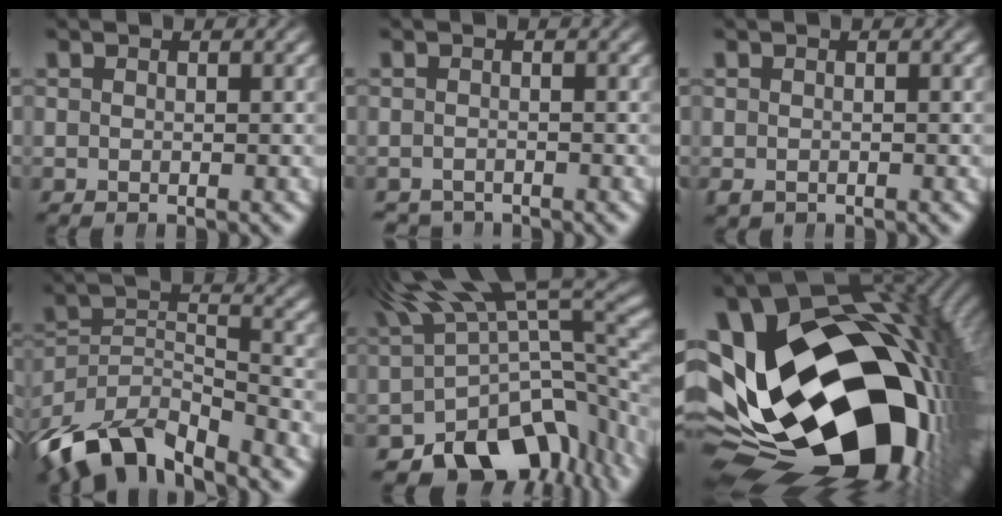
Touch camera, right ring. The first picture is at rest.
{"total": 2.4, "force": [-2.3, 0.2, -0.3], "torque": [0.001, -0.019, -0.032]}
{"total": 0.8, "force": [-0.6, 0.5, 0.3], "torque": [-0.009, -0.008, -0.006]}
{"total": 9.9, "force": [-5.8, 5.8, 5.6], "torque": [-0.123, -0.053, -0.075]}
{"total": 12.5, "force": [-3.8, 6.9, 9.7], "torque": [-0.126, -0.038, -0.038]}
{"total": 35.6, "force": [-4.7, 23.1, 26.6], "torque": [-0.453, -0.097, -0.041]}